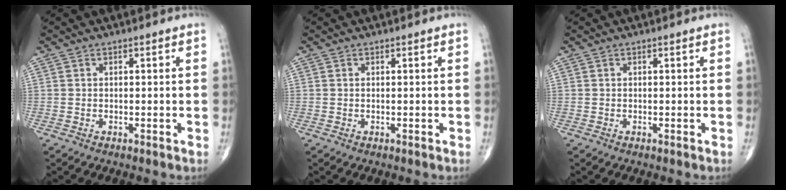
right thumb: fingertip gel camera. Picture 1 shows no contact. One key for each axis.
{"total": 0.0}
{"total": 0.0}